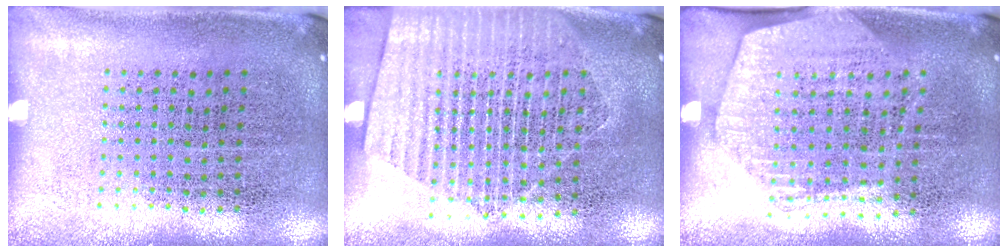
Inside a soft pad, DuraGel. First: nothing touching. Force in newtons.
{"total": 1.8, "press": 1.6, "slide": 0.8}
{"total": 1.6, "press": 1.4, "slide": 0.8}